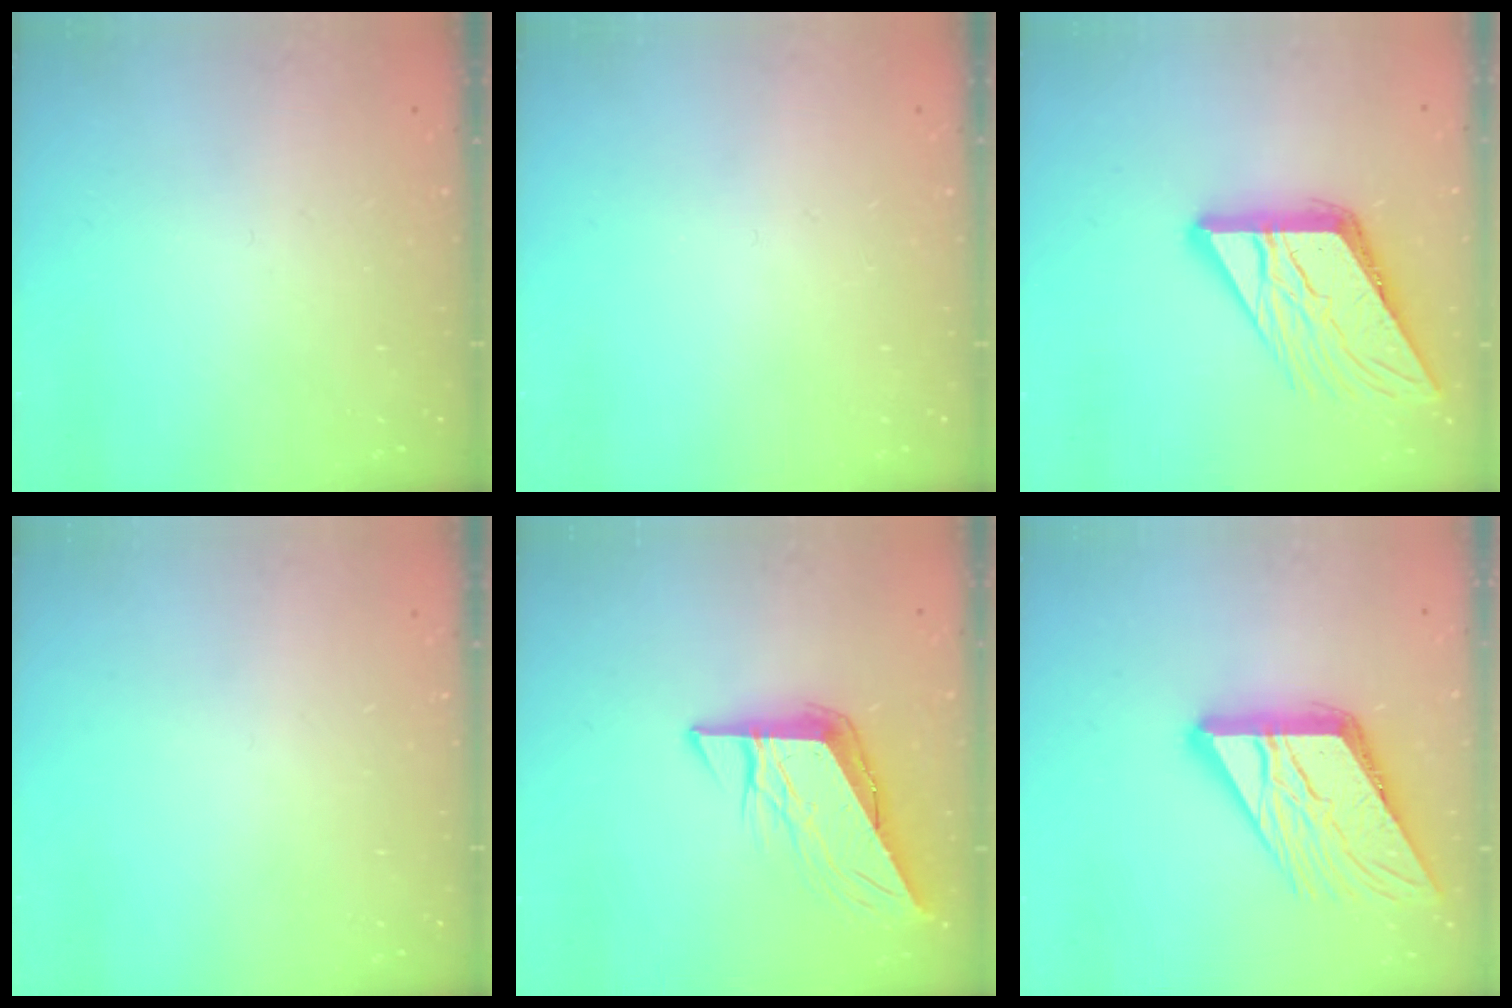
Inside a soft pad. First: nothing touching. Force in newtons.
{"total": 0.0}
{"total": 15.0, "press": 14.9, "slide": 1.6}
{"total": 0.0}
{"total": 9.2, "press": 9.1, "slide": 0.8}
{"total": 20.0, "press": 19.8, "slide": 2.2}